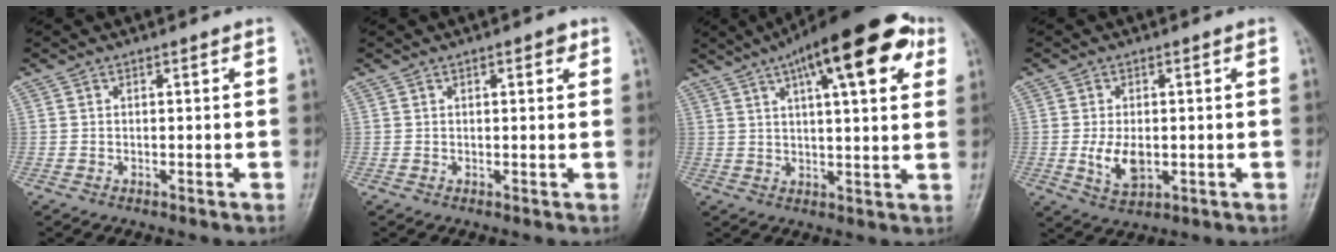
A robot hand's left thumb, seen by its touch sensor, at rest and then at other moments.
{"total": 2.6, "force": [1.2, 1.0, 2.0], "torque": [-0.020, -0.001, 0.013]}
{"total": 19.9, "force": [9.5, 6.2, 16.4], "torque": [-0.224, 0.006, 0.135]}
{"total": 5.8, "force": [-0.6, 3.5, 4.6], "torque": [-0.081, -0.010, -0.005]}